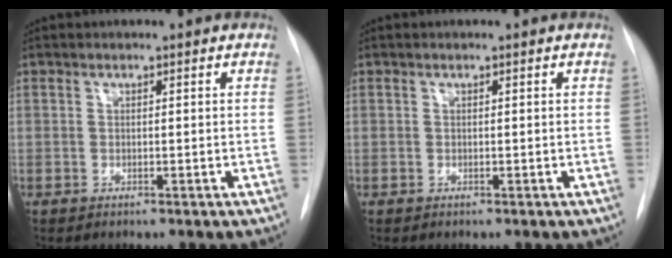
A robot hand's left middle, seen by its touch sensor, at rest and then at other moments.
{"total": 0.0}